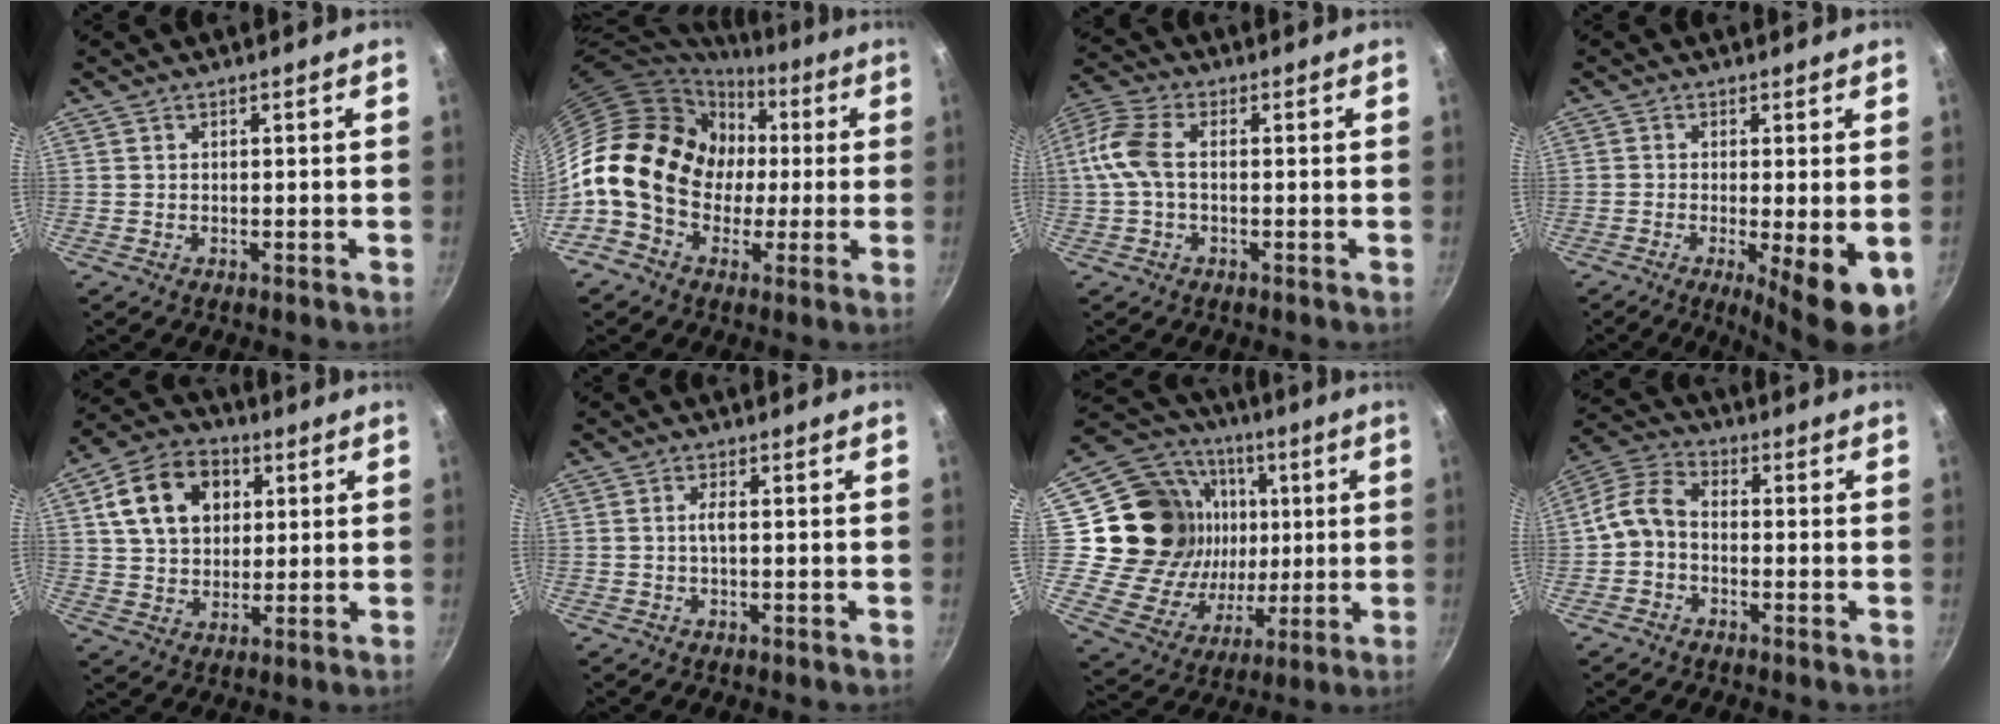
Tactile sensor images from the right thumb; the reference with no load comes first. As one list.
[{"total": 17.7, "force": [0.5, 14.3, 10.5], "torque": [-0.141, 0.035, 0.005]}, {"total": 8.4, "force": [-0.1, 4.9, 6.9], "torque": [-0.159, 0.023, -0.017]}, {"total": 8.7, "force": [-2.2, 1.7, 8.3], "torque": [-0.118, -0.011, -0.026]}, {"total": 14.4, "force": [4.3, 10.6, 8.8], "torque": [-0.133, 0.007, 0.065]}, {"total": 1.8, "force": [-0.1, 0.5, 1.7], "torque": [-0.040, 0.004, -0.002]}, {"total": 23.8, "force": [3.6, 19.8, 12.6], "torque": [-0.211, 0.014, 0.074]}, {"total": 7.1, "force": [-1.8, 5.2, 4.6], "torque": [-0.092, 0.039, -0.052]}]